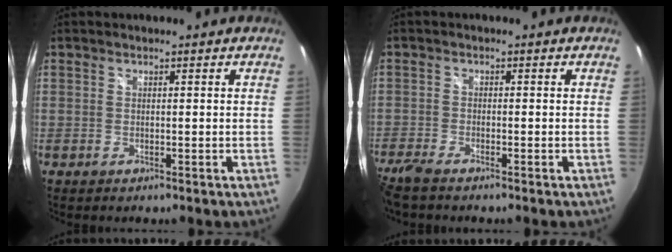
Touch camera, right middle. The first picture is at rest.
{"total": 5.1, "force": [-4.3, 0.6, 2.6], "torque": [-0.073, -0.022, -0.085]}